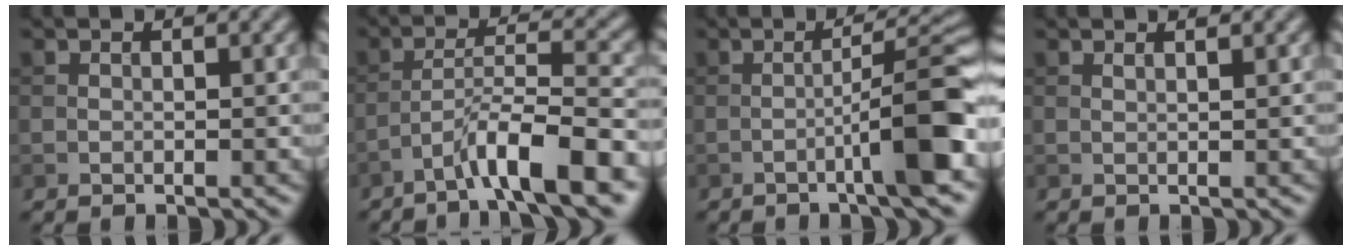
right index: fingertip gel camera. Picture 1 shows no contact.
{"total": 7.8, "force": [-4.7, 1.2, 6.0], "torque": [-0.101, 0.013, -0.081]}
{"total": 6.5, "force": [-2.2, 0.5, 6.1], "torque": [-0.086, 0.021, -0.044]}
{"total": 0.9, "force": [0.6, 0.2, 0.6], "torque": [-0.007, -0.001, 0.005]}